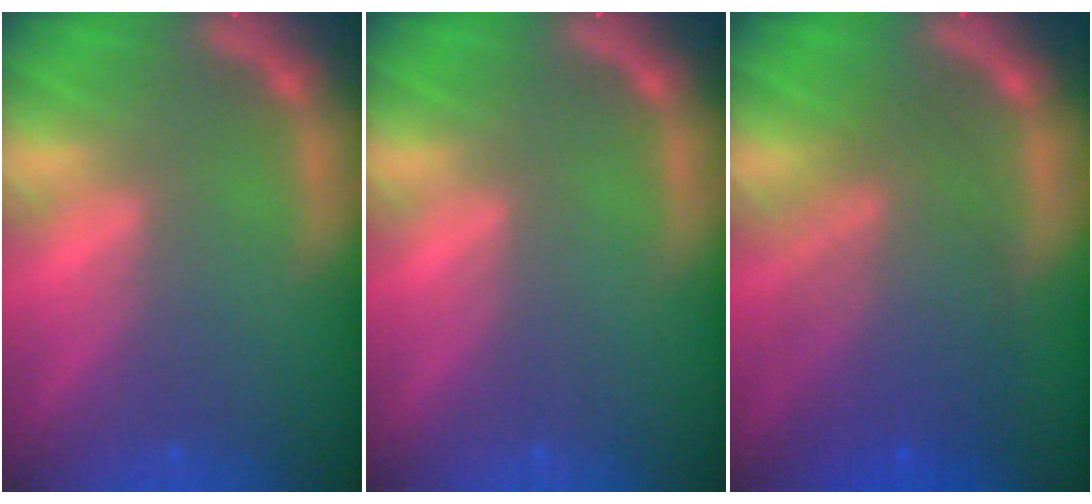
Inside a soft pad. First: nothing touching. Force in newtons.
{"total": 0.0}
{"total": 8.0}